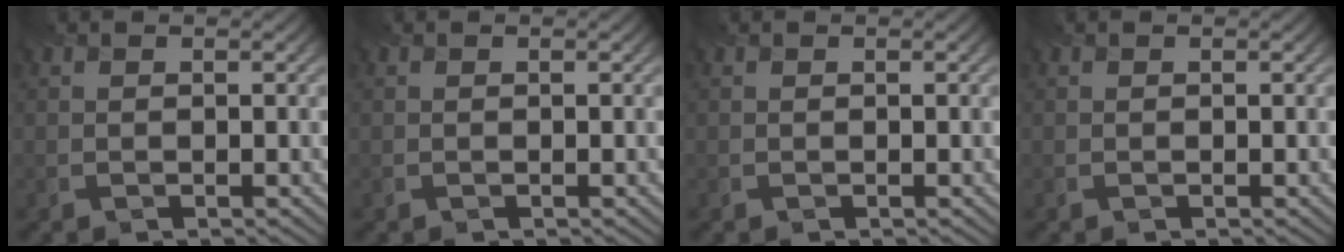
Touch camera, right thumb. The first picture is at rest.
{"total": 0.0}
{"total": 0.0}
{"total": 0.0}